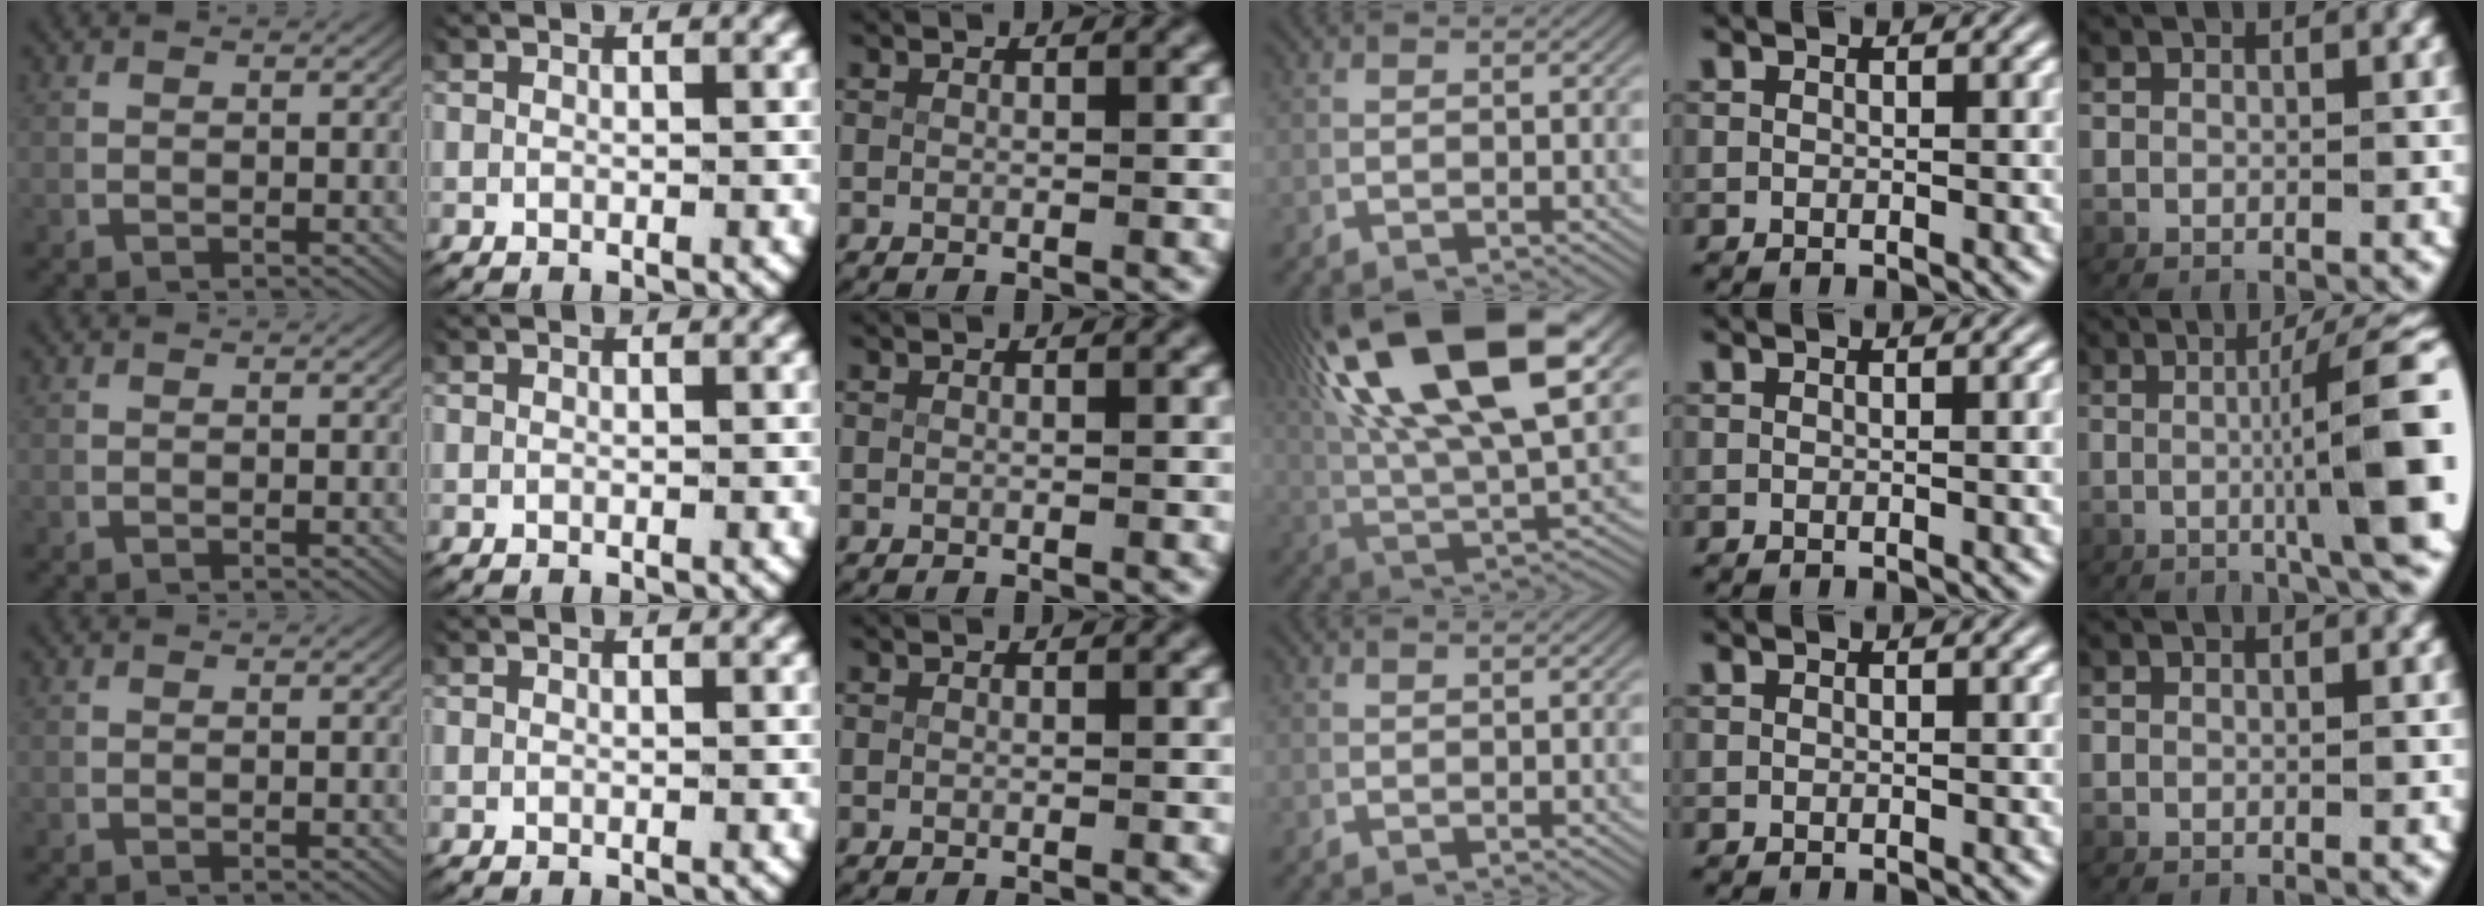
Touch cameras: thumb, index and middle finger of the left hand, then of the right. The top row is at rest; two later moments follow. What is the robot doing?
{"motion": "lift_and_place", "object": "plastic wrap"}